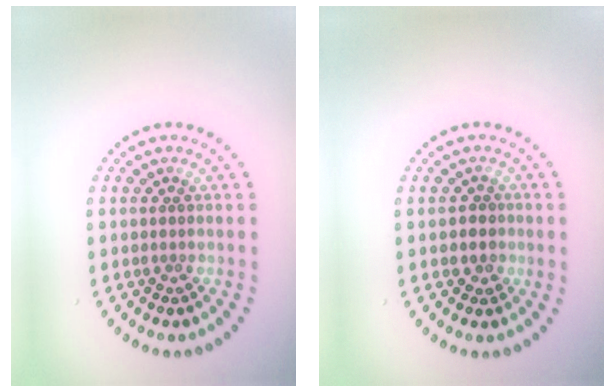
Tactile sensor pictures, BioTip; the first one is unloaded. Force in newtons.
{"total": 1.3, "press": 1.1, "slide": 0.7}